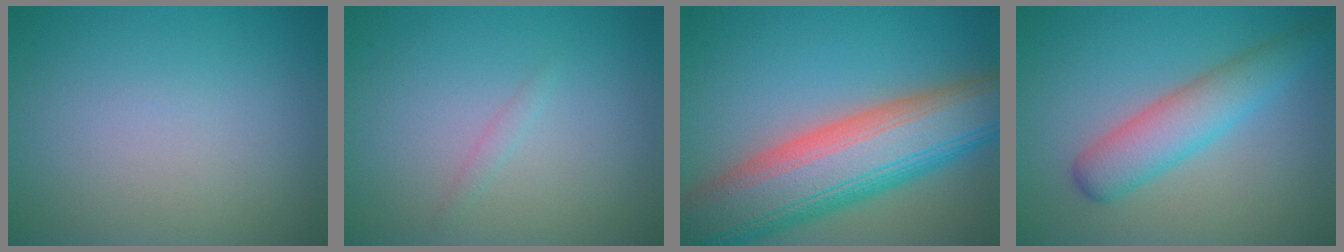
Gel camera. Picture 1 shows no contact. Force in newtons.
{"total": 0.6, "press": 0.6, "slide": 0.0}
{"total": 12.7, "press": 12.7, "slide": 0.9}
{"total": 4.5, "press": 4.5, "slide": 0.2}